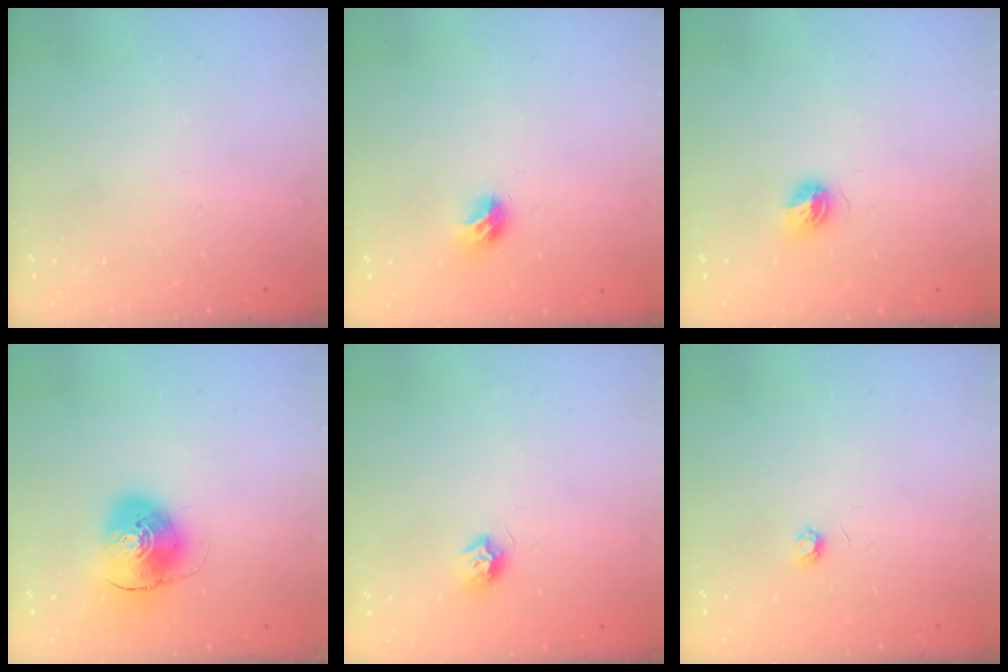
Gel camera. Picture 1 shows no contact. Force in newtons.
{"total": 7.1, "press": 7.1, "slide": 0.3}
{"total": 5.4, "press": 5.4, "slide": 0.5}
{"total": 9.9, "press": 9.7, "slide": 1.7}
{"total": 7.3, "press": 7.3, "slide": 0.4}
{"total": 3.2, "press": 3.2, "slide": 0.4}